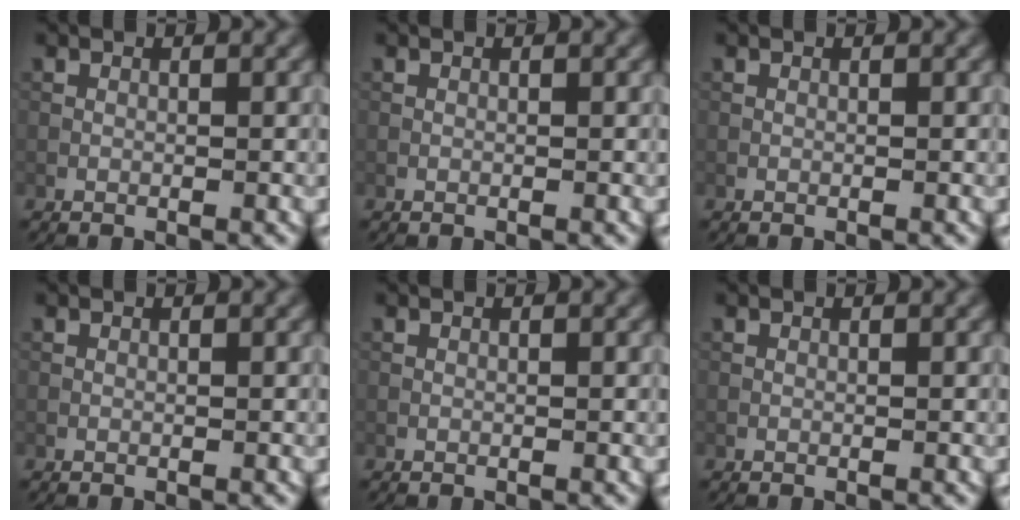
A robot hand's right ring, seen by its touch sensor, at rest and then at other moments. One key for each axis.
{"total": 0.0}
{"total": 0.0}
{"total": 0.0}
{"total": 0.0}
{"total": 0.0}